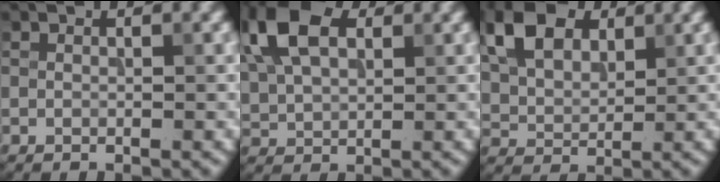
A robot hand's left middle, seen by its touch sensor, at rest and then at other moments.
{"total": 8.9, "force": [3.6, 5.0, 6.4], "torque": [-0.150, 0.029, 0.057]}
{"total": 6.9, "force": [3.1, 4.4, 4.4], "torque": [-0.100, 0.010, 0.055]}